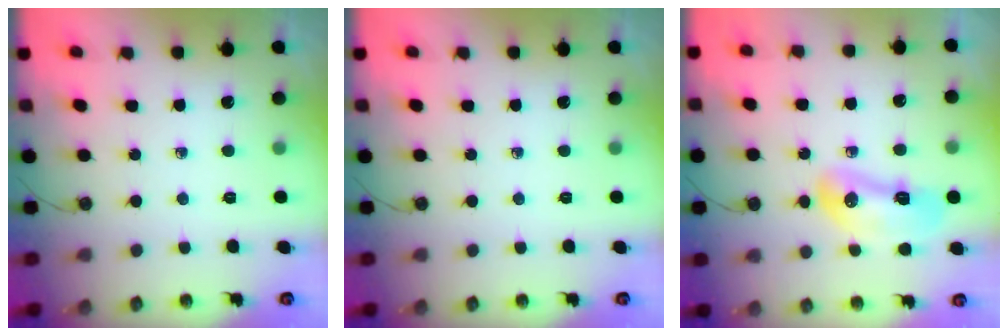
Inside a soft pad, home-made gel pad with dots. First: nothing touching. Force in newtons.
{"total": 0.0}
{"total": 14.7, "press": 12.3, "slide": 8.1}